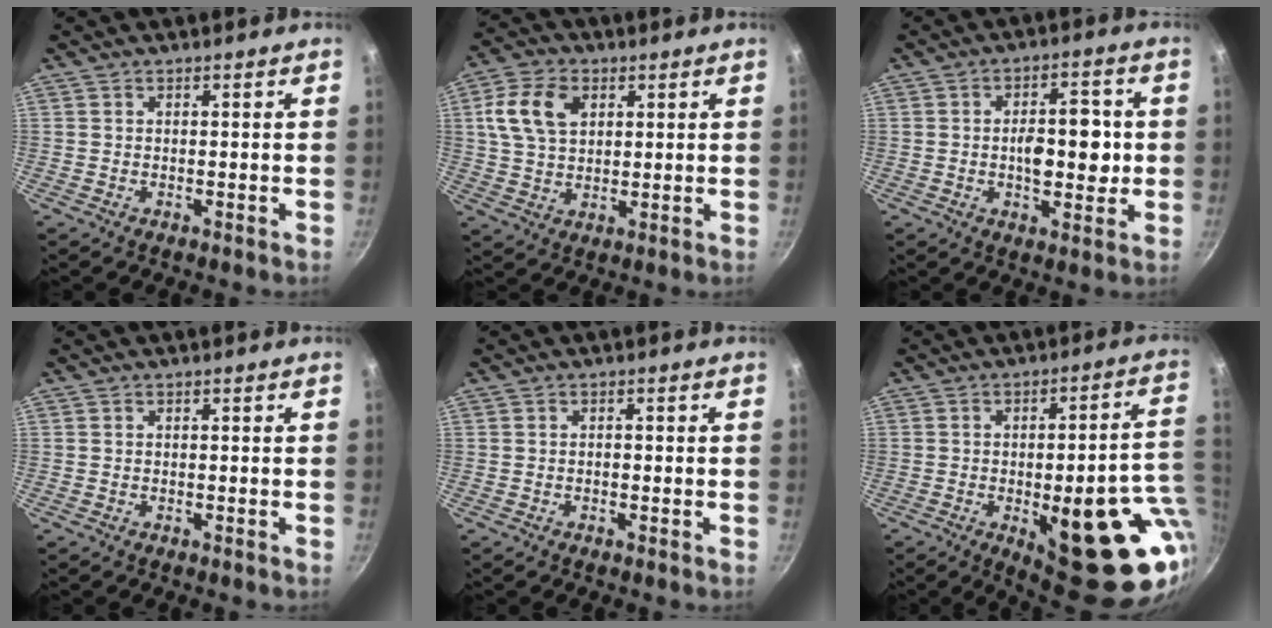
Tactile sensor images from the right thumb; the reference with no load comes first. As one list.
[{"total": 10.3, "force": [3.1, 7.0, 6.8], "torque": [-0.116, 0.007, 0.054]}, {"total": 9.9, "force": [-0.4, 5.3, 8.3], "torque": [-0.094, 0.009, -0.010]}, {"total": 0.0}, {"total": 0.8, "force": [-0.3, 0.4, 0.6], "torque": [-0.013, 0.004, -0.004]}, {"total": 24.3, "force": [-5.0, 8.9, 22.1], "torque": [-0.236, 0.001, -0.052]}]